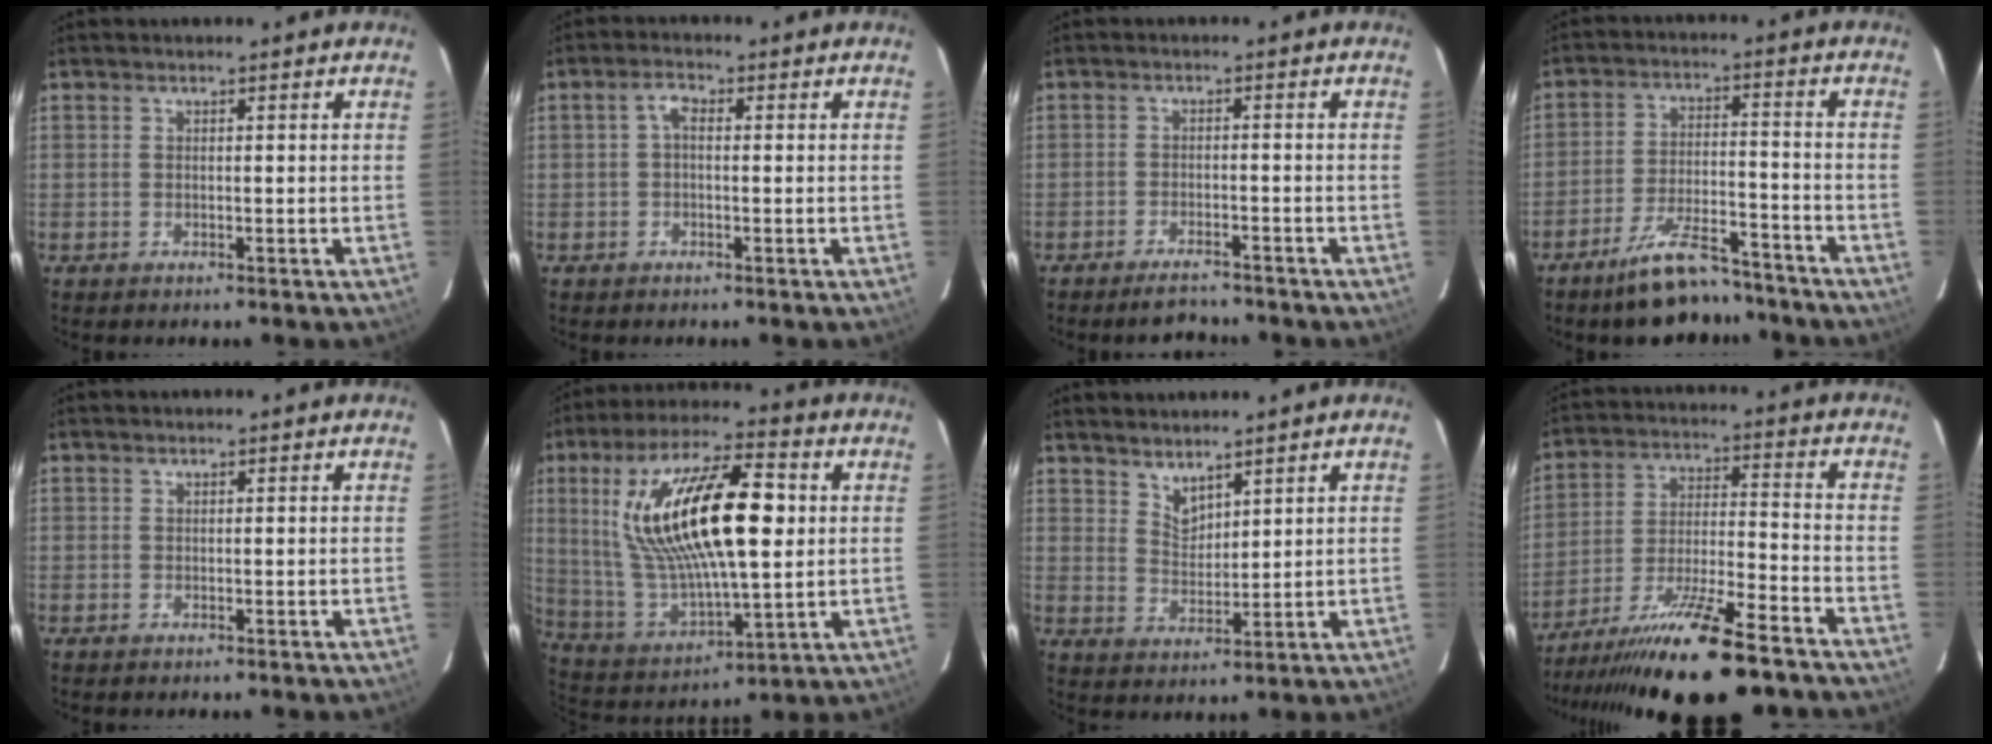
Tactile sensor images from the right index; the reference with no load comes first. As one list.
[{"total": 2.1, "force": [-0.1, 1.1, 1.7], "torque": [-0.037, 0.010, -0.003]}, {"total": 4.9, "force": [-4.3, 1.5, 1.7], "torque": [-0.043, 0.000, -0.066]}, {"total": 12.5, "force": [-10.4, 3.8, 5.7], "torque": [-0.115, 0.008, -0.158]}, {"total": 0.0}, {"total": 23.7, "force": [5.3, 8.0, 21.7], "torque": [-0.415, 0.012, 0.107]}, {"total": 4.5, "force": [4.0, 1.5, 1.4], "torque": [-0.020, -0.003, 0.076]}, {"total": 21.9, "force": [-17.7, 3.2, 12.5], "torque": [-0.235, -0.046, -0.283]}]